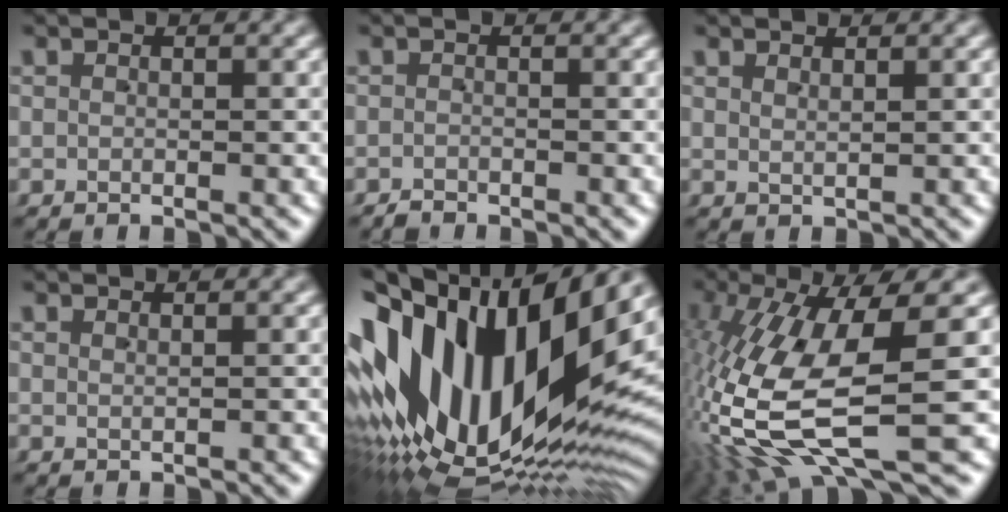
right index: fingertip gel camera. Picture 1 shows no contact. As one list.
[{"total": 1.1, "force": [-1.1, 0.0, -0.2], "torque": [0.006, 0.001, -0.023]}, {"total": 1.2, "force": [1.2, -0.3, 0.2], "torque": [0.000, 0.004, 0.023]}, {"total": 0.6, "force": [0.6, -0.2, 0.2], "torque": [0.001, 0.004, 0.011]}, {"total": 26.5, "force": [1.8, 16.7, 20.5], "torque": [-0.355, -0.003, 0.031]}, {"total": 12.7, "force": [-1.5, 5.9, 11.2], "torque": [-0.254, -0.038, 0.002]}]